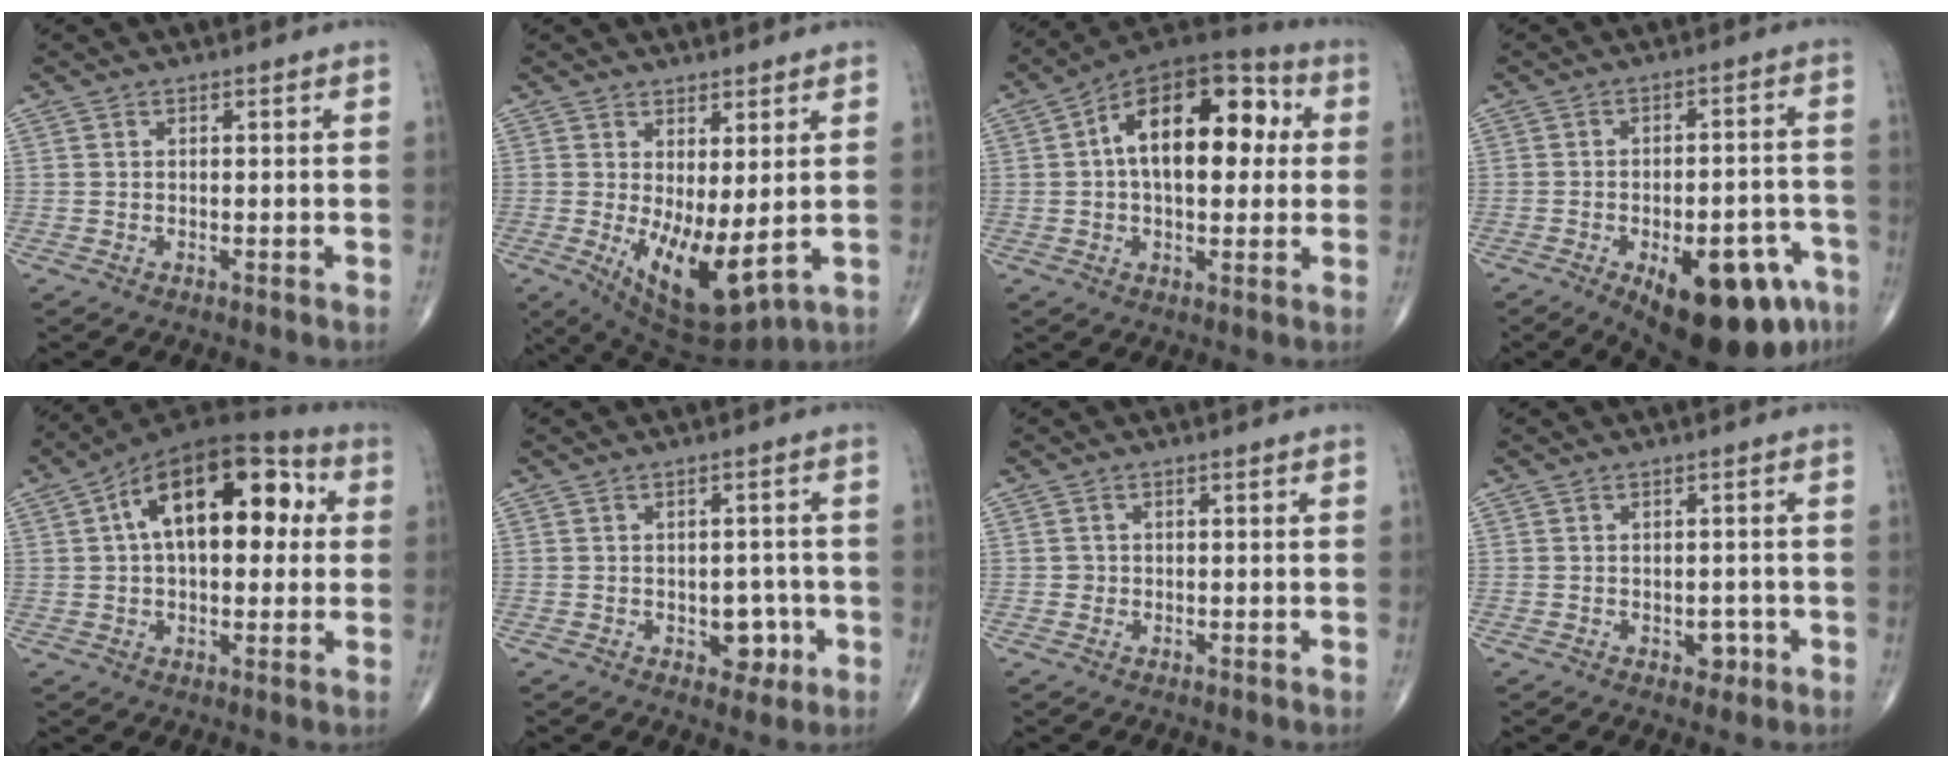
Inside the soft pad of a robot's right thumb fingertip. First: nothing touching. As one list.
[{"total": 10.8, "force": [-0.4, 4.2, 9.9], "torque": [-0.164, -0.026, 0.013]}, {"total": 19.6, "force": [3.3, 10.8, 16.0], "torque": [-0.215, 0.034, 0.038]}, {"total": 19.9, "force": [-10.0, 8.3, 15.1], "torque": [-0.143, 0.042, -0.124]}, {"total": 20.0, "force": [4.4, 10.7, 16.3], "torque": [-0.226, 0.032, 0.056]}, {"total": 4.8, "force": [-1.5, 3.4, 3.1], "torque": [-0.008, 0.010, -0.015]}, {"total": 0.7, "force": [-0.1, 0.7, 0.1], "torque": [0.003, 0.003, -0.003]}, {"total": 2.3, "force": [-0.8, 1.7, 1.3], "torque": [-0.001, 0.003, -0.009]}]